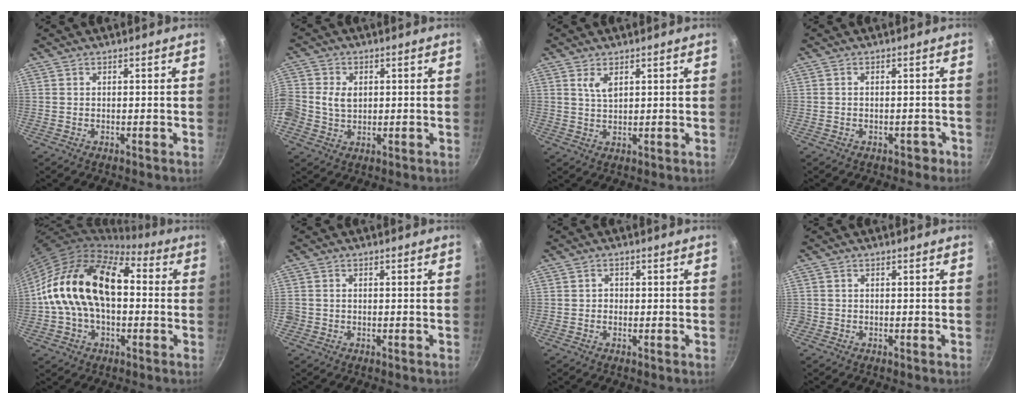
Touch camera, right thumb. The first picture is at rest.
{"total": 6.8, "force": [0.2, 5.7, 3.6], "torque": [-0.068, 0.014, -0.002]}
{"total": 3.0, "force": [1.5, 1.4, 2.2], "torque": [-0.038, -0.011, 0.029]}
{"total": 1.8, "force": [-1.1, 1.3, 0.7], "torque": [0.008, 0.024, 0.000]}
{"total": 20.1, "force": [0.6, 12.9, 15.4], "torque": [-0.249, 0.043, -0.001]}
{"total": 1.5, "force": [-0.4, 1.3, 0.4], "torque": [-0.007, 0.000, -0.008]}
{"total": 1.1, "force": [-0.2, 1.0, 0.5], "torque": [-0.004, 0.001, -0.005]}
{"total": 0.8, "force": [-0.3, 0.7, 0.0], "torque": [0.001, 0.002, -0.006]}